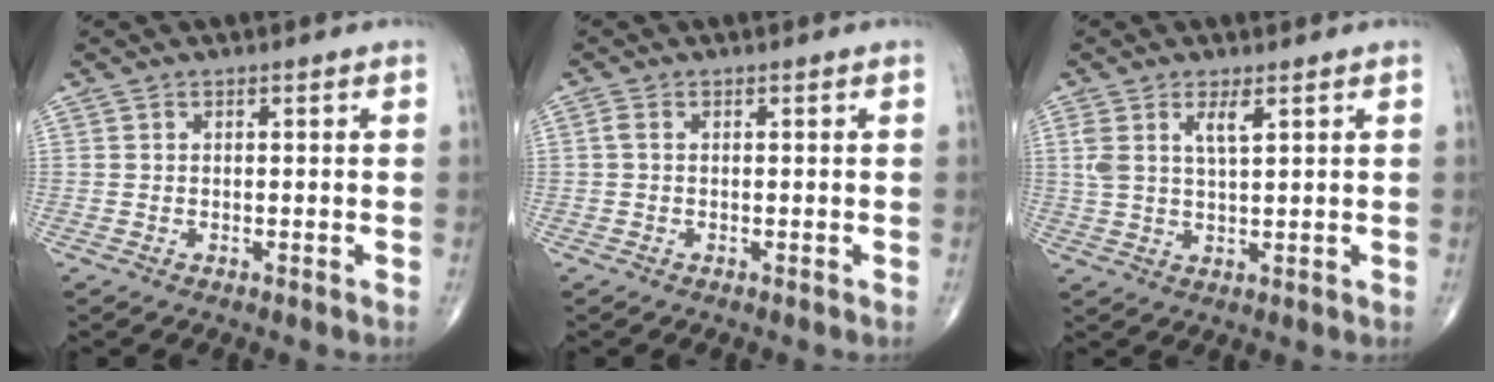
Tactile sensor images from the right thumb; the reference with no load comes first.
{"total": 1.0, "force": [0.0, 0.5, 0.8], "torque": [-0.020, -0.001, -0.003]}
{"total": 4.7, "force": [2.2, 1.4, 4.0], "torque": [-0.081, -0.007, 0.047]}